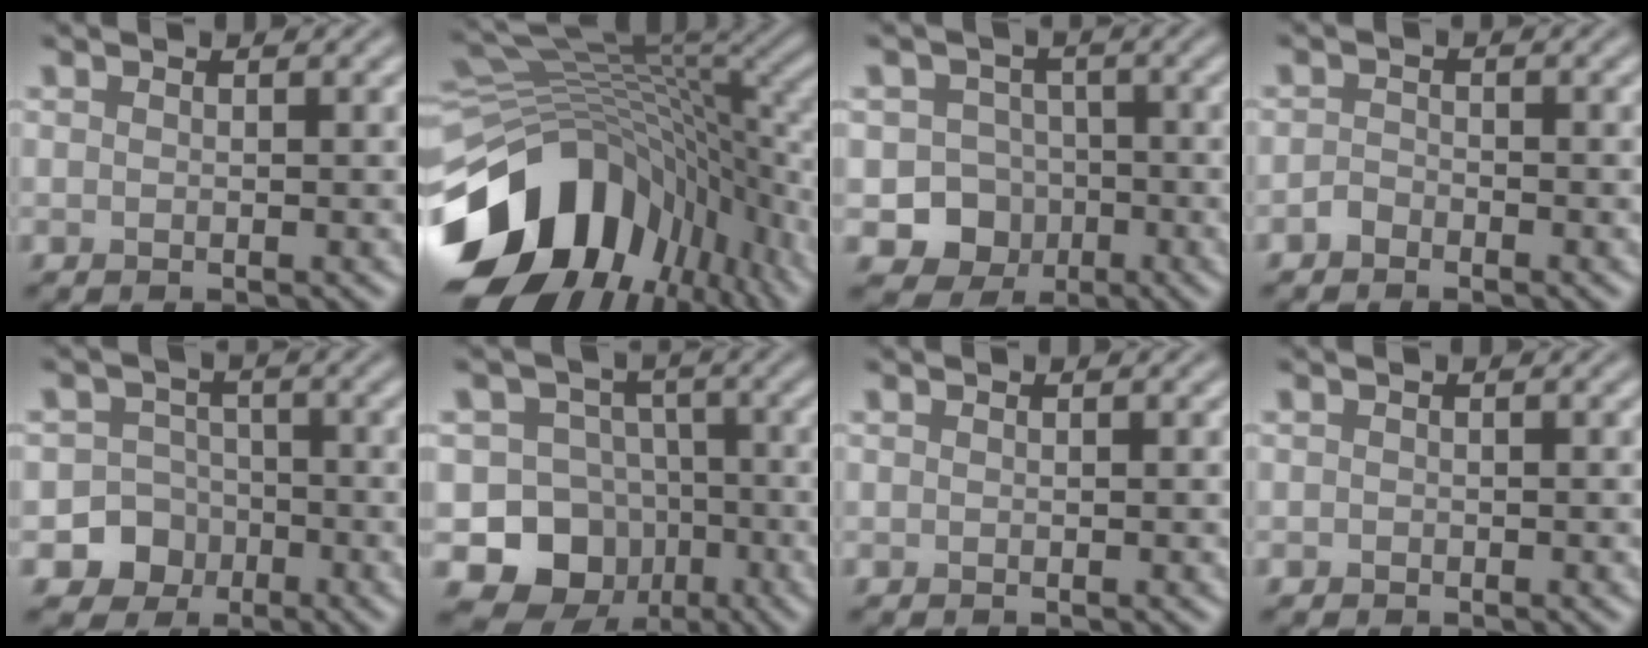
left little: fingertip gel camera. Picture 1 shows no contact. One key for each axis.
{"total": 15.3, "fx": -6.3, "fy": 10.3, "fz": 9.4, "tx": -0.181, "ty": 0.000, "tz": -0.103}
{"total": 7.0, "fx": -2.8, "fy": 6.2, "fz": 1.6, "tx": 0.003, "ty": -0.011, "tz": -0.067}
{"total": 1.0, "fx": -0.8, "fy": 0.5, "fz": 0.3, "tx": -0.004, "ty": 0.003, "tz": -0.019}
{"total": 5.3, "fx": -2.3, "fy": 4.7, "fz": 0.5, "tx": 0.025, "ty": -0.008, "tz": -0.062}
{"total": 10.2, "fx": -4.1, "fy": 8.9, "fz": 2.9, "tx": -0.030, "ty": -0.007, "tz": -0.085}
{"total": 0.0}
{"total": 0.0}